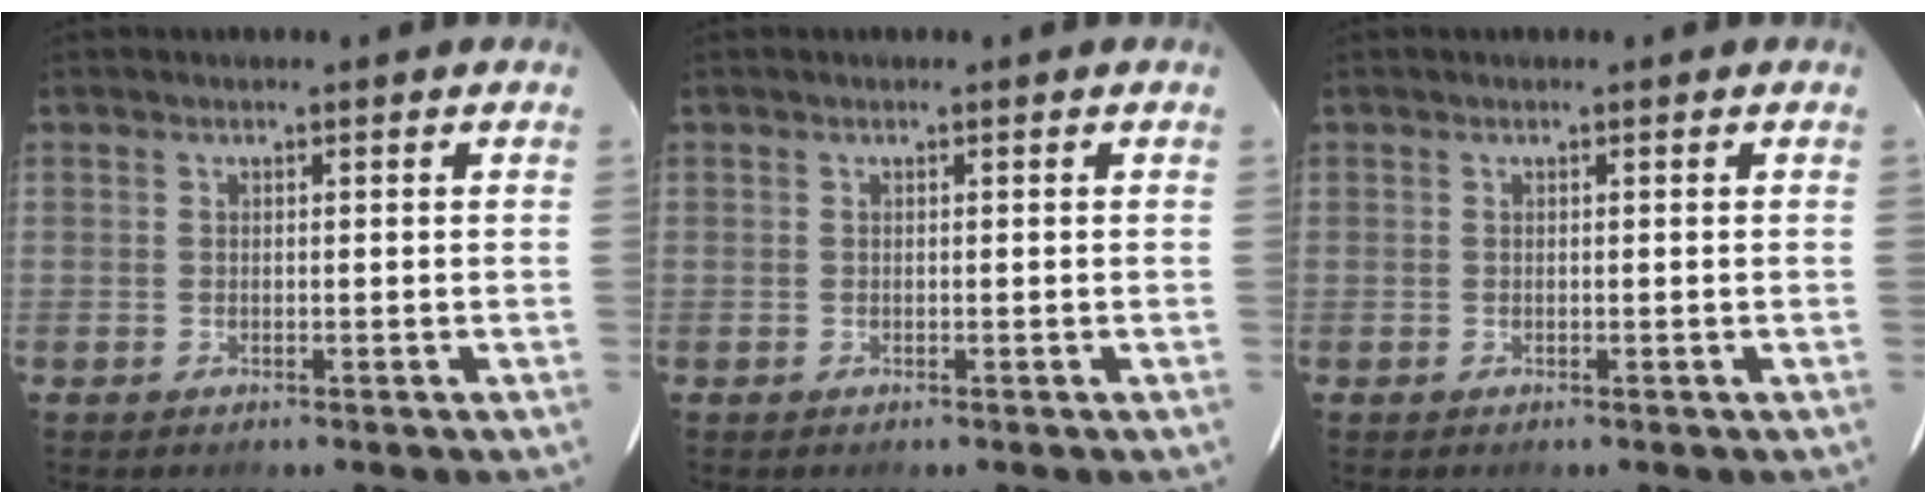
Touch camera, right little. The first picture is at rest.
{"total": 0.0}
{"total": 0.0}